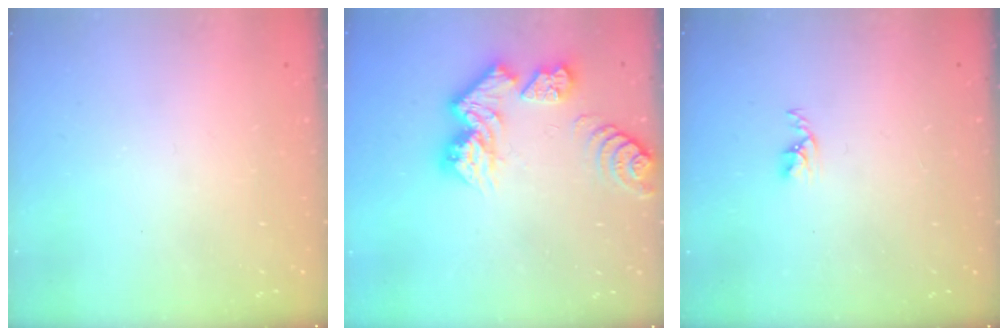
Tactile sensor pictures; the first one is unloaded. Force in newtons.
{"total": 12.7, "press": 12.7, "slide": 1.4}
{"total": 2.5, "press": 2.5, "slide": 0.4}